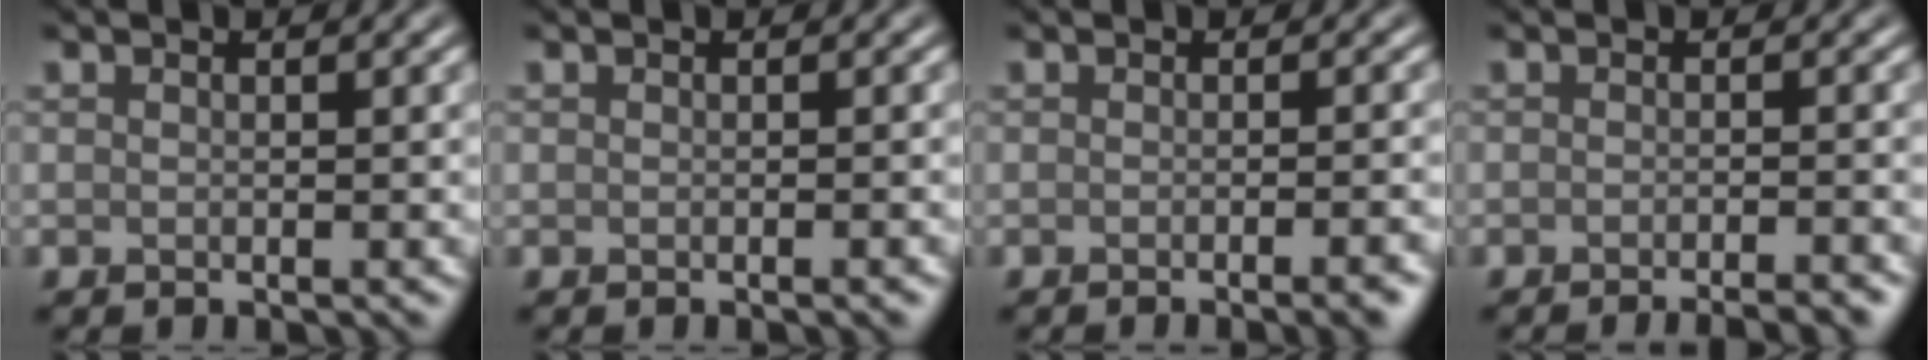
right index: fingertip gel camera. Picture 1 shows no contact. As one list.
[{"total": 0.8, "force": [-0.4, 0.1, 0.8], "torque": [-0.006, -0.001, -0.005]}, {"total": 3.8, "force": [-1.8, 1.2, 3.2], "torque": [-0.010, 0.009, -0.022]}, {"total": 4.0, "force": [-3.0, 0.9, 2.4], "torque": [-0.016, 0.008, -0.037]}]